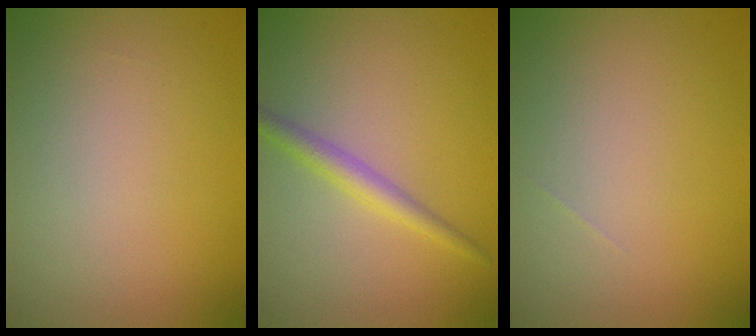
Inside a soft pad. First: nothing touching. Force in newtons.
{"total": 2.2, "press": 2.2, "slide": 0.0}
{"total": 0.0}